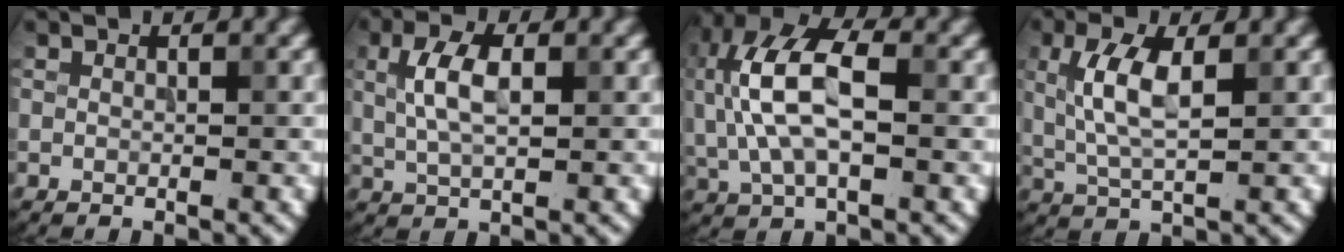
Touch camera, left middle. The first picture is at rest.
{"total": 4.2, "force": [0.8, 1.9, 3.6], "torque": [-0.080, 0.006, 0.014]}
{"total": 8.8, "force": [0.6, 4.6, 7.4], "torque": [-0.168, 0.017, 0.004]}
{"total": 4.7, "force": [0.9, 1.8, 4.3], "torque": [-0.095, 0.007, 0.019]}